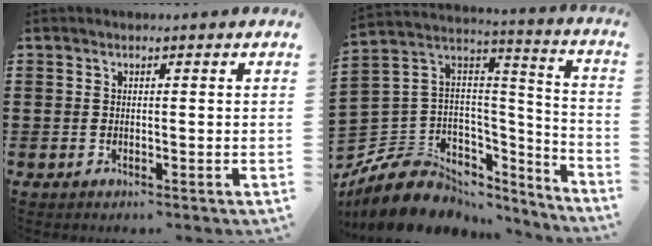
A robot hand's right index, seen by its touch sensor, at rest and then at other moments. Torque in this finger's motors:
{"motor_torque": [-0.88, 0.95, -1.05, -0.21]}